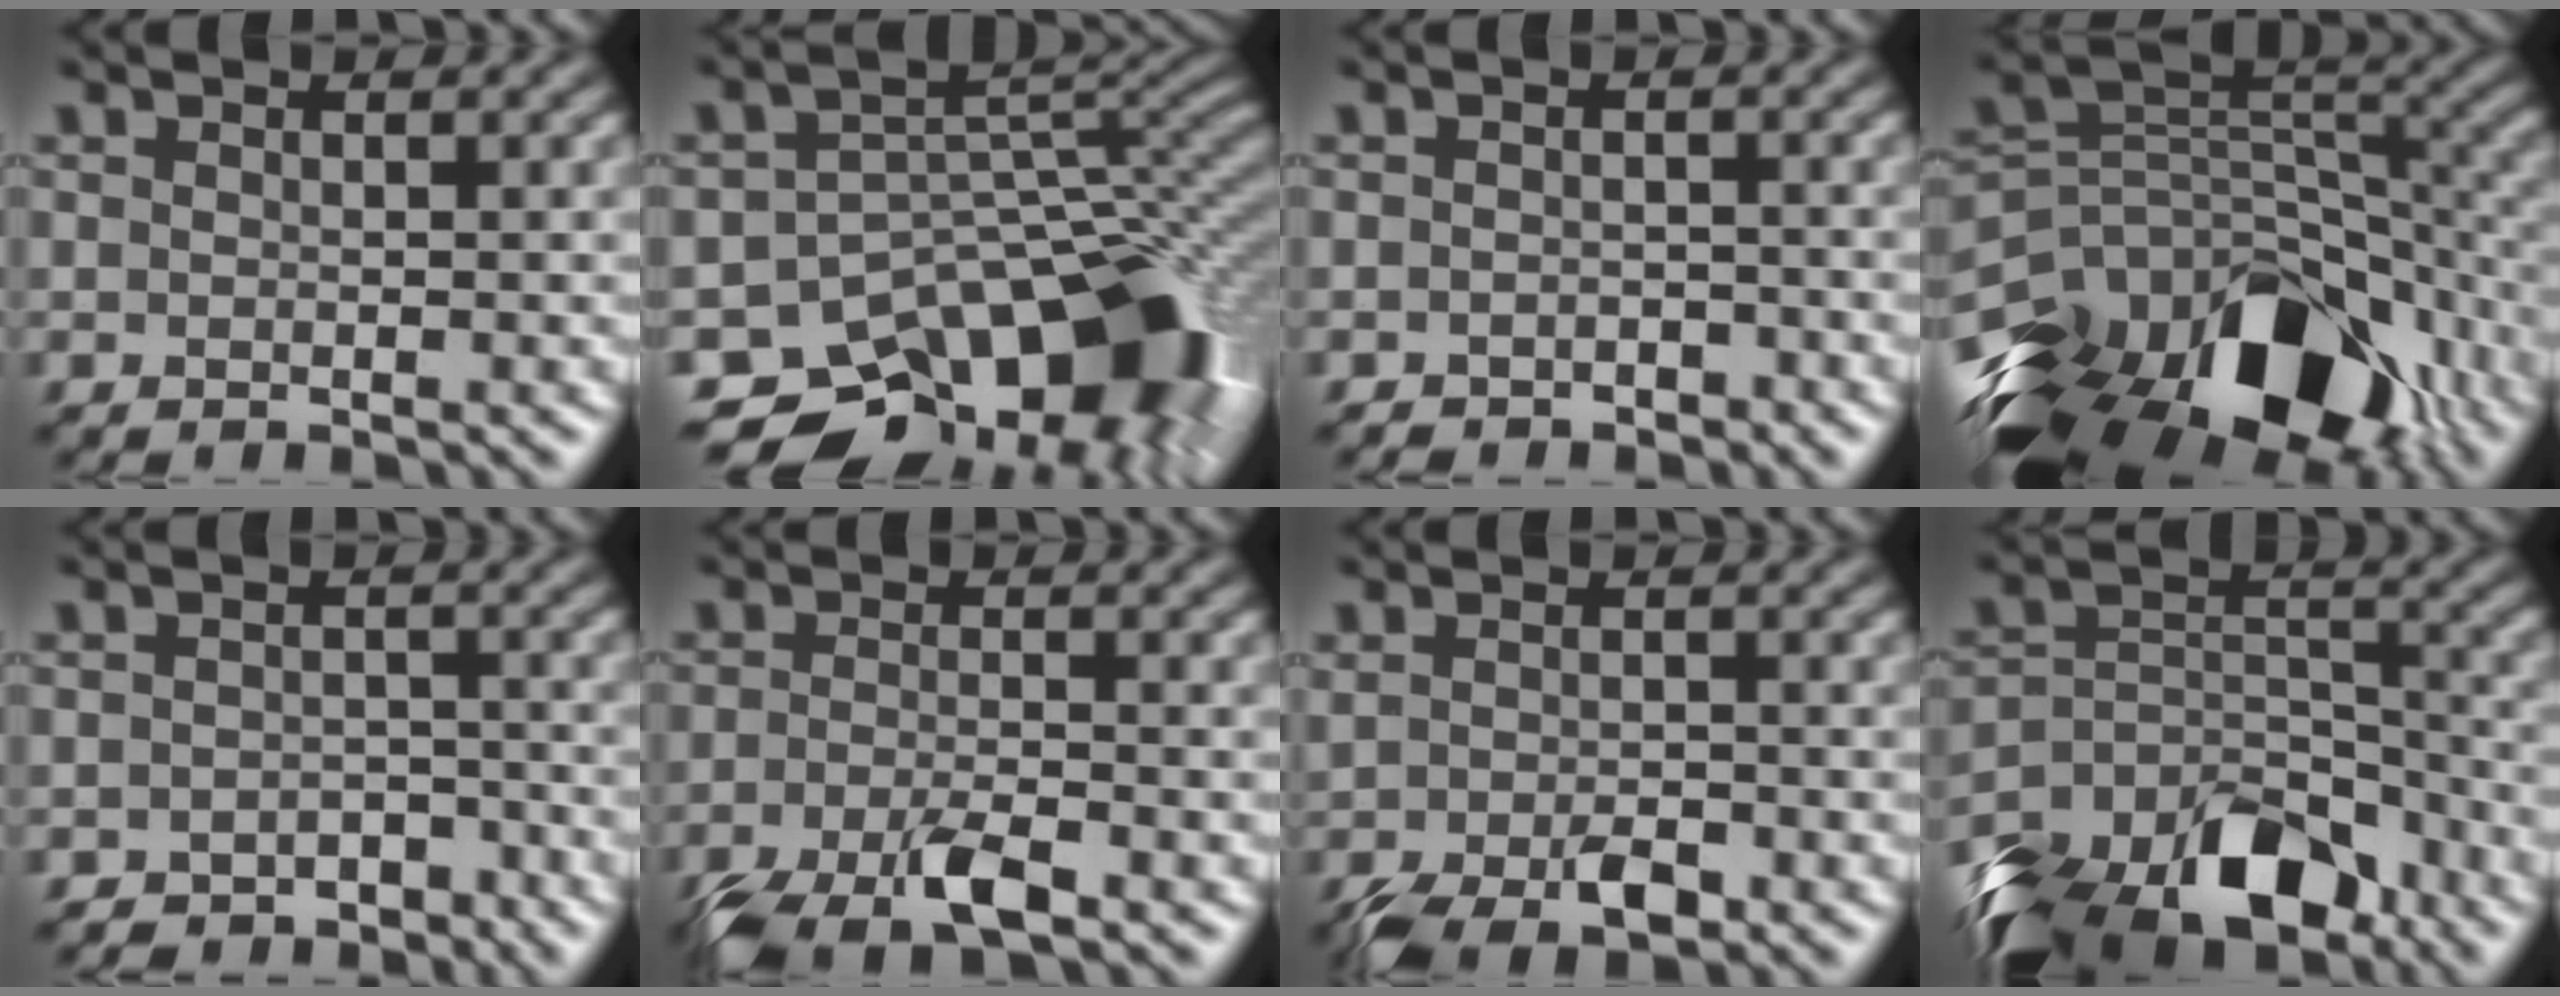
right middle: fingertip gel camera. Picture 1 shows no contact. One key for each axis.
{"total": 12.9, "fx": -8.9, "fy": 7.0, "fz": 6.1, "tx": -0.083, "ty": -0.002, "tz": -0.133}
{"total": 1.1, "fx": -1.0, "fy": 0.5, "fz": 0.1, "tx": -0.002, "ty": -0.002, "tz": -0.016}
{"total": 16.4, "fx": -11.0, "fy": 8.8, "fz": 8.4, "tx": -0.191, "ty": 0.002, "tz": -0.170}
{"total": 2.2, "fx": -1.8, "fy": 1.1, "fz": 0.4, "tx": -0.002, "ty": 0.004, "tz": -0.028}
{"total": 5.6, "fx": -4.0, "fy": 1.5, "fz": 3.6, "tx": -0.072, "ty": -0.009, "tz": -0.080}
{"total": 4.8, "fx": -3.0, "fy": 2.0, "fz": 3.1, "tx": -0.064, "ty": -0.008, "tz": -0.052}
{"total": 13.6, "fx": -11.4, "fy": 5.7, "fz": 4.6, "tx": -0.084, "ty": 0.001, "tz": -0.190}